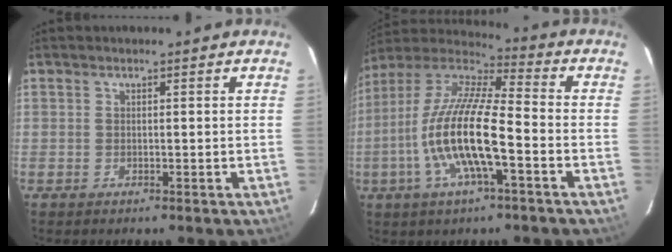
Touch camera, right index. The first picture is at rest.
{"total": 16.8, "force": [-5.1, 3.7, 15.6], "torque": [-0.302, -0.010, -0.106]}